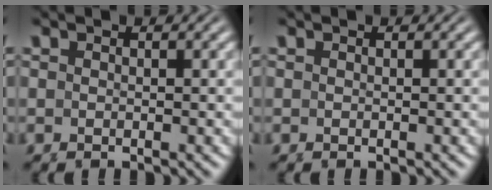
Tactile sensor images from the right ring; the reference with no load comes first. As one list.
[{"total": 0.0}]